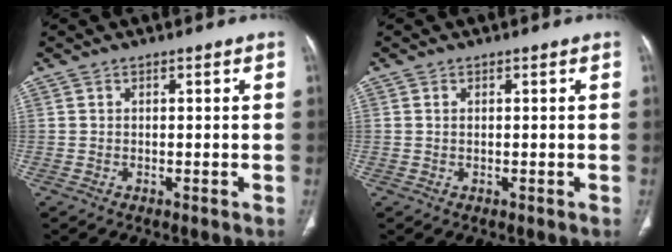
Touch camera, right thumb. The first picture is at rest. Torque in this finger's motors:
{"motor_torque": [-0.07, -0.15, -0.35, 0.22, 0.00]}